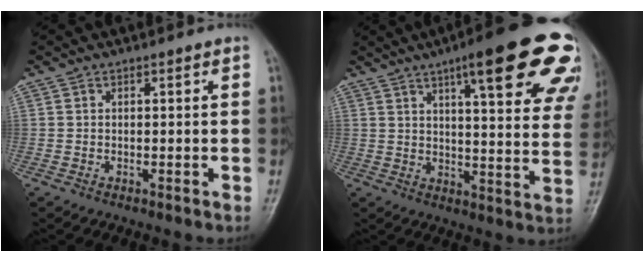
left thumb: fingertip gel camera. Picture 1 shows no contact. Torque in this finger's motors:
{"motor_torque": [2.67, 2.00, 1.95, -0.82, 0.14]}